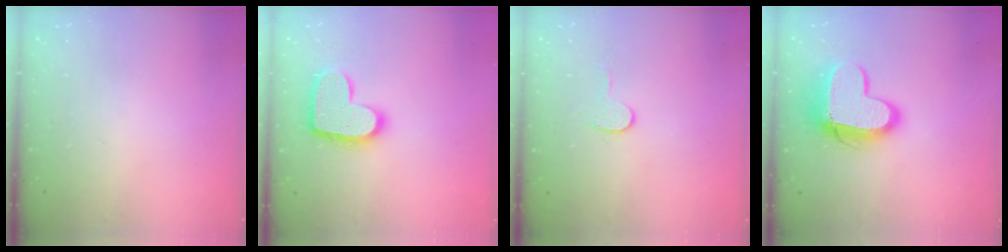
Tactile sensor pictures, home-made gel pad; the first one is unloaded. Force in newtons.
{"total": 15.0, "press": 15.0, "slide": 0.7}
{"total": 6.2, "press": 6.1, "slide": 0.6}
{"total": 14.4, "press": 14.4, "slide": 1.0}